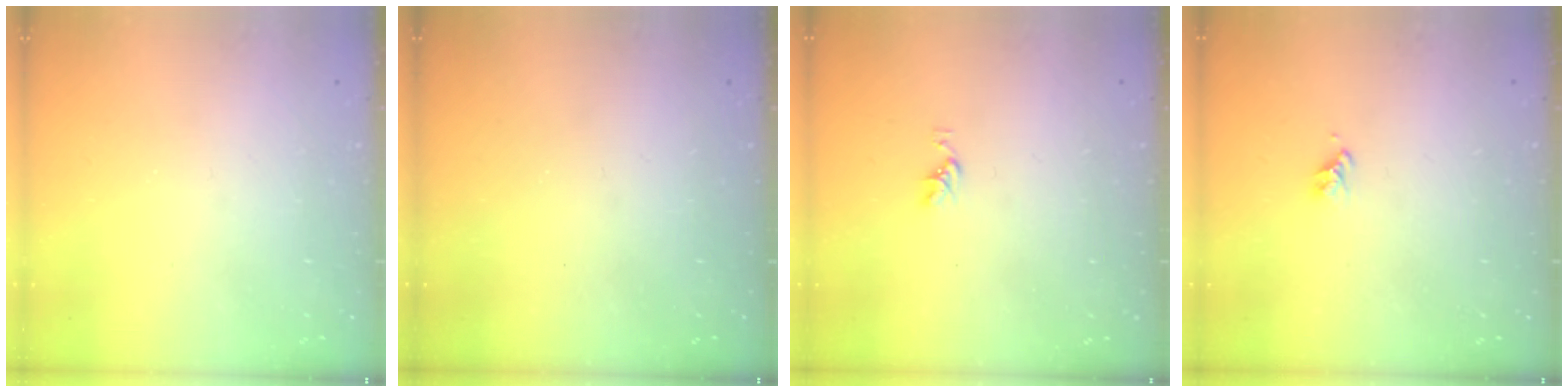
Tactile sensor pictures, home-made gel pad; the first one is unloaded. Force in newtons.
{"total": 0.0}
{"total": 2.4, "press": 2.4, "slide": 0.4}
{"total": 2.7, "press": 2.7, "slide": 0.2}